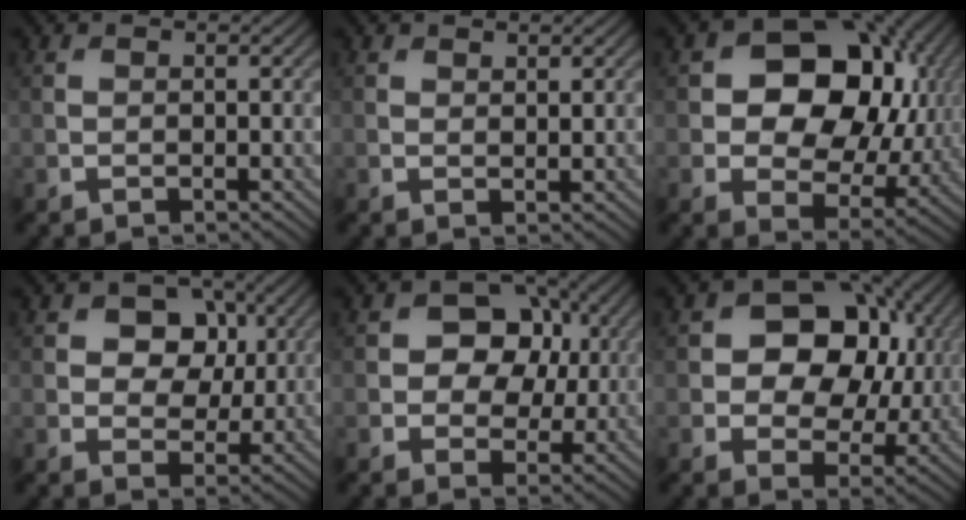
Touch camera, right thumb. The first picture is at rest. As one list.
[{"total": 1.0, "force": [0.9, 0.3, 0.4], "torque": [-0.012, -0.004, 0.017]}, {"total": 14.0, "force": [2.4, 10.0, 9.5], "torque": [-0.140, 0.001, 0.031]}, {"total": 6.3, "force": [1.6, 4.8, 3.7], "torque": [-0.057, -0.002, 0.013]}, {"total": 7.6, "force": [1.0, 6.0, 4.5], "torque": [-0.072, 0.008, -0.001]}, {"total": 12.2, "force": [2.2, 9.1, 7.8], "torque": [-0.119, 0.012, 0.019]}]